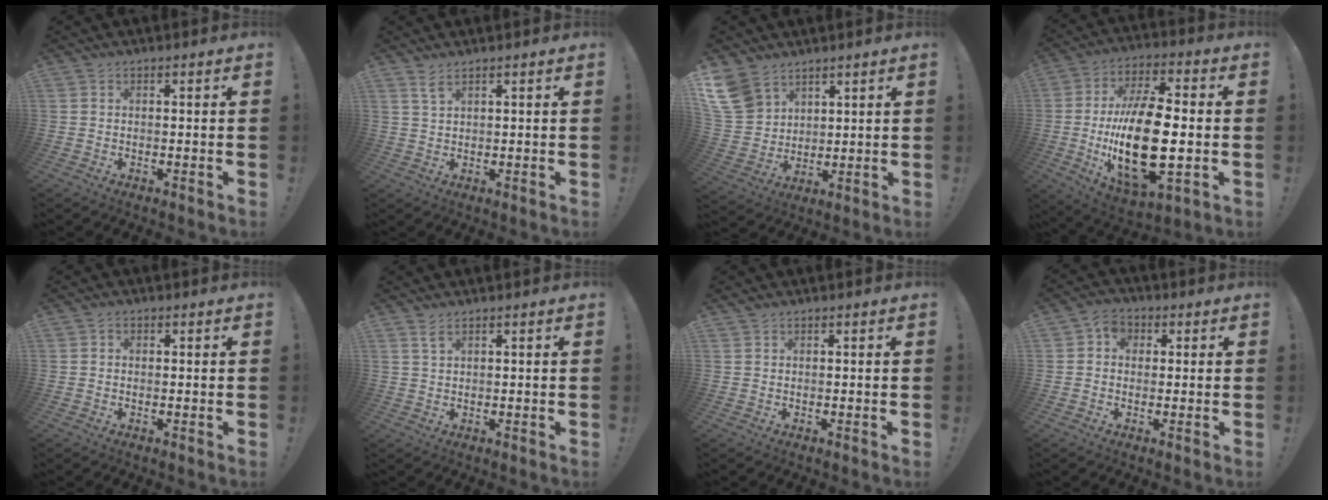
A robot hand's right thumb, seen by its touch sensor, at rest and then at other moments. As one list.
[{"total": 3.8, "force": [2.7, 0.9, 2.6], "torque": [-0.051, -0.009, 0.047]}, {"total": 11.1, "force": [7.5, 7.3, 3.8], "torque": [-0.073, -0.046, 0.153]}, {"total": 25.8, "force": [-2.1, 12.7, 22.4], "torque": [-0.440, -0.008, -0.032]}, {"total": 0.7, "force": [0.2, 0.6, -0.2], "torque": [0.003, 0.003, 0.004]}, {"total": 2.6, "force": [1.7, 0.9, 1.8], "torque": [-0.034, -0.003, 0.029]}, {"total": 0.6, "force": [0.4, 0.2, 0.3], "torque": [-0.006, -0.001, 0.009]}, {"total": 4.4, "force": [0.6, 3.8, 2.1], "torque": [-0.033, 0.008, 0.014]}]